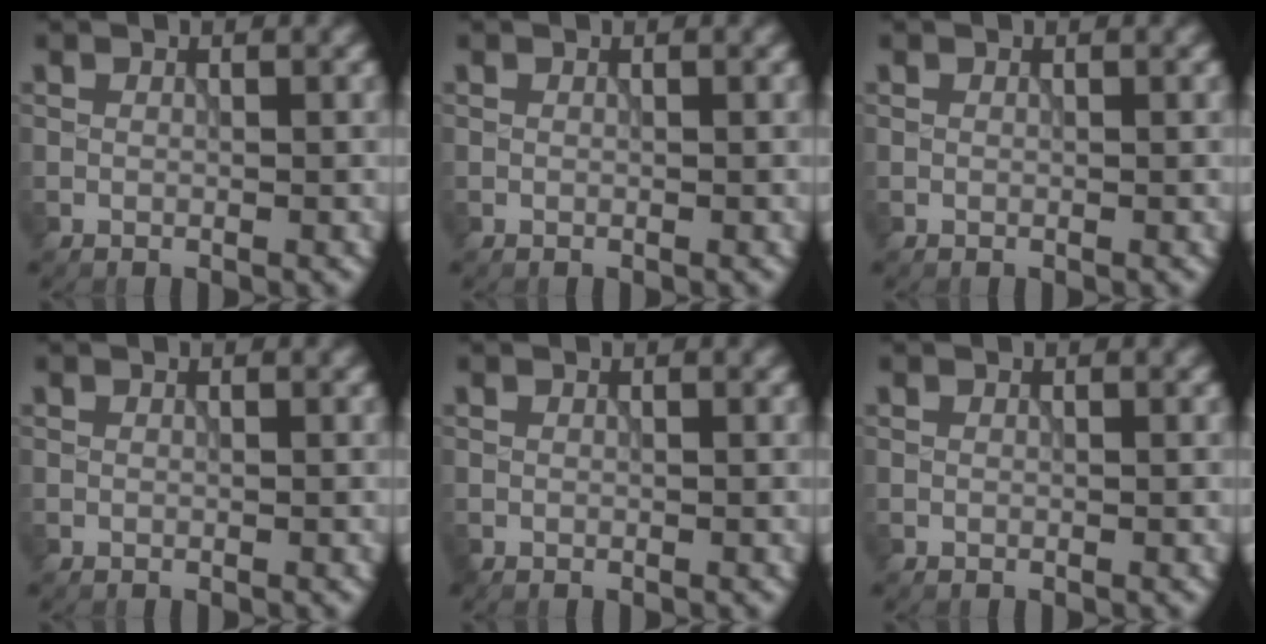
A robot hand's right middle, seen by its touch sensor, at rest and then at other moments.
{"total": 0.0}
{"total": 0.0}
{"total": 0.0}
{"total": 0.0}
{"total": 0.0}